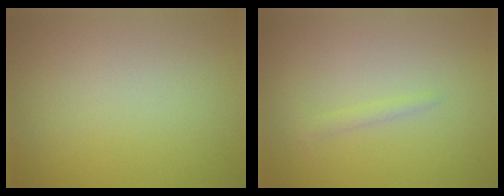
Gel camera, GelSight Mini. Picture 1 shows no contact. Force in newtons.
{"total": 0.9, "press": 0.9, "slide": 0.1}